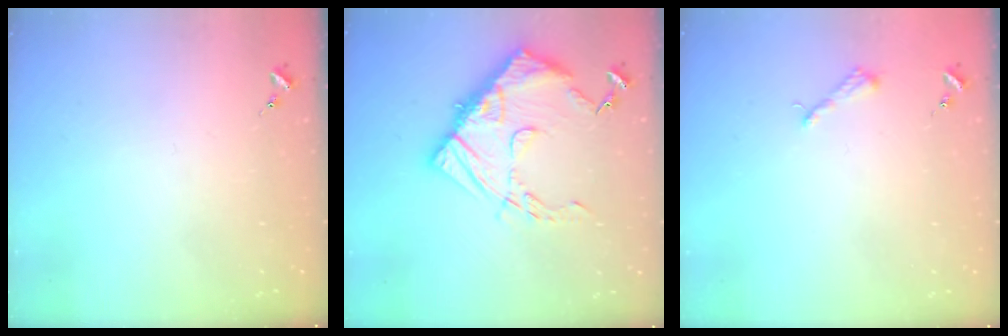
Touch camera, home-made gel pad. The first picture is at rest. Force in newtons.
{"total": 15.2, "press": 15.1, "slide": 1.4}
{"total": 3.6, "press": 3.6, "slide": 0.4}